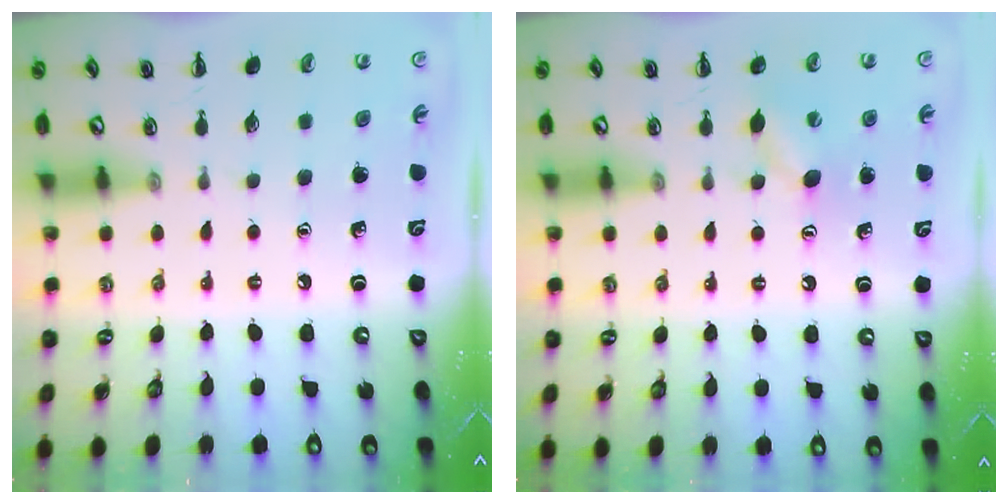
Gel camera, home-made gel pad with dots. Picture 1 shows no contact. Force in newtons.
{"total": 7.0, "press": 6.9, "slide": 1.3}